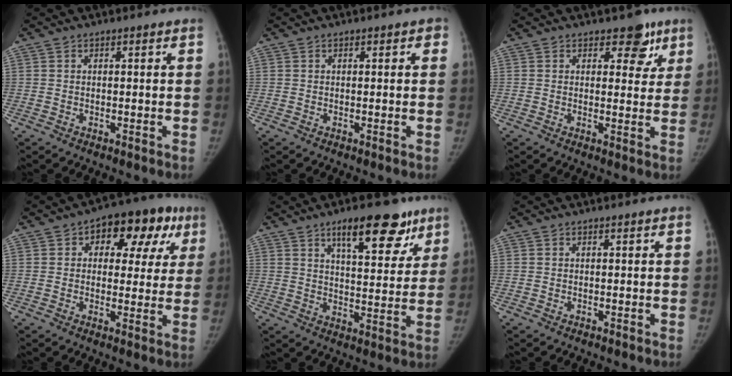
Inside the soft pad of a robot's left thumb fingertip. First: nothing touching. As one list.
[{"total": 1.2, "force": [0.4, 0.7, 0.8], "torque": [0.000, 0.003, 0.002]}, {"total": 5.5, "force": [3.2, 3.5, 2.8], "torque": [0.008, -0.012, 0.037]}, {"total": 13.8, "force": [5.1, 8.5, 9.6], "torque": [-0.064, 0.014, 0.061]}, {"total": 14.6, "force": [9.0, 5.7, 10.0], "torque": [-0.097, -0.034, 0.132]}, {"total": 0.0}]